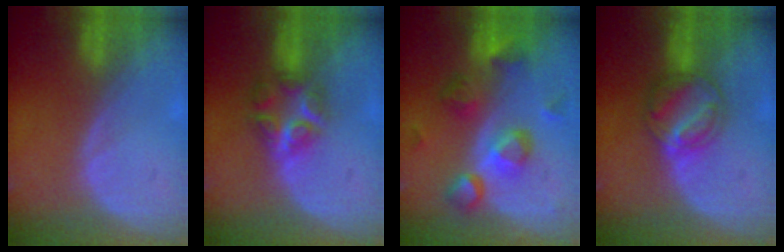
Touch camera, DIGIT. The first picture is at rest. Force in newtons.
{"total": 5.7, "press": 5.6, "slide": 0.8}
{"total": 9.4, "press": 8.4, "slide": 4.3}
{"total": 6.0, "press": 6.0, "slide": 0.3}